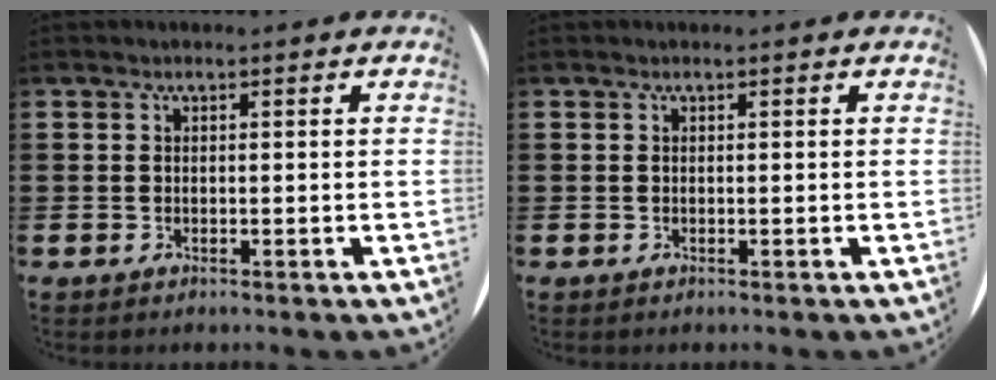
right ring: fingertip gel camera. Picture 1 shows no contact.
{"total": 0.0}